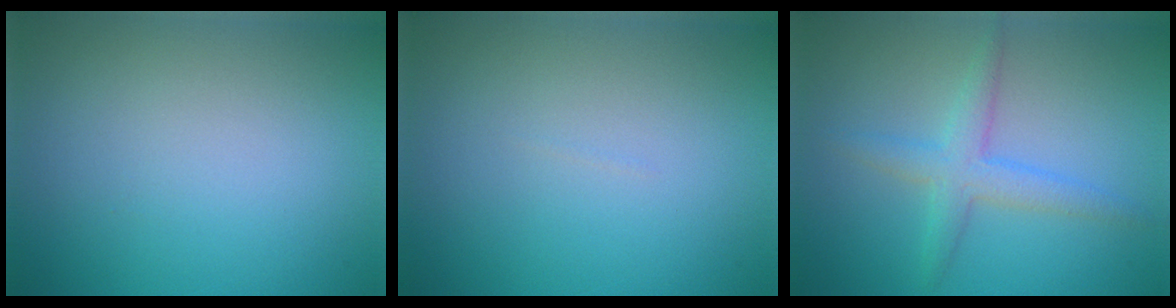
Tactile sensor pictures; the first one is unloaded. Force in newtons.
{"total": 0.0}
{"total": 2.9, "press": 2.9, "slide": 0.0}